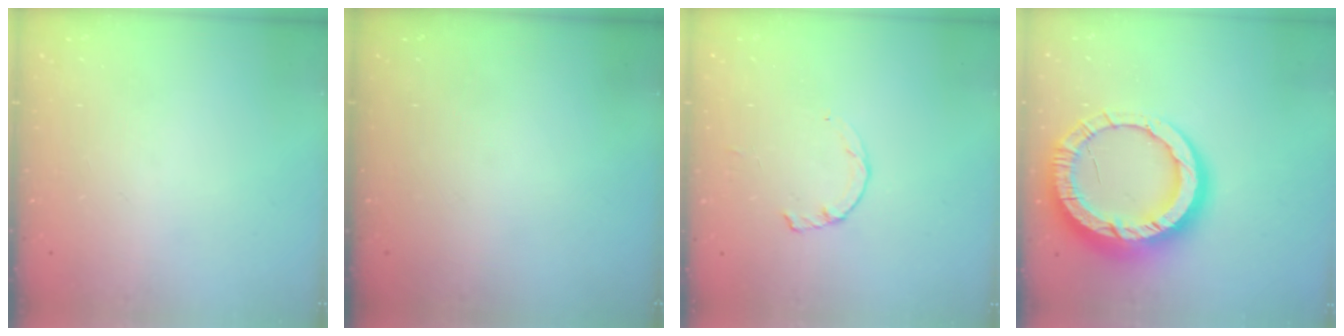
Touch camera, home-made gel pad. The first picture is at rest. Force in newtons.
{"total": 0.0}
{"total": 1.2, "press": 1.2, "slide": 0.3}
{"total": 19.3, "press": 19.2, "slide": 1.9}